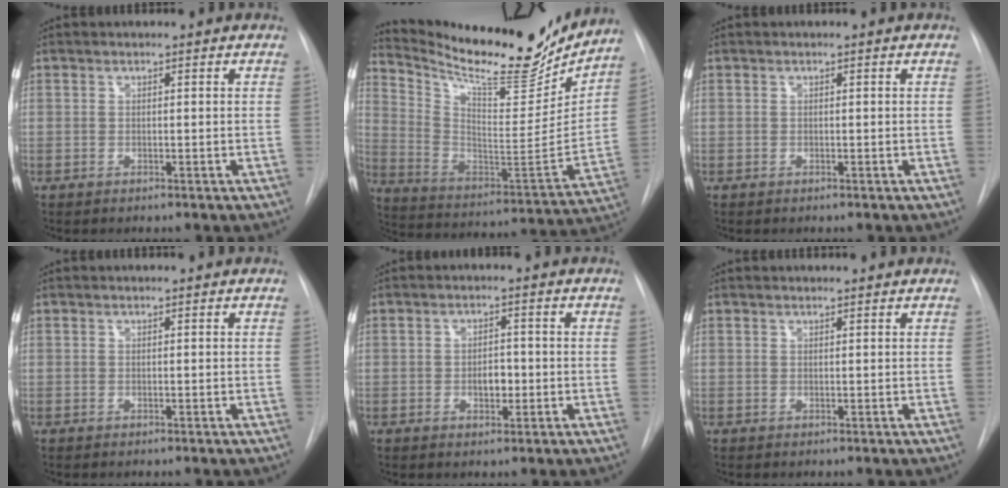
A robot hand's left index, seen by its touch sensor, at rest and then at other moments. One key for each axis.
{"total": 23.4, "fx": 20.8, "fy": 5.0, "fz": 9.6, "tx": -0.167, "ty": -0.049, "tz": 0.315}
{"total": 0.0}
{"total": 0.0}
{"total": 2.9, "fx": -0.6, "fy": 1.7, "fz": 2.3, "tx": -0.033, "ty": 0.003, "tz": -0.006}
{"total": 1.6, "fx": 1.6, "fy": 0.2, "fz": 0.2, "tx": -0.011, "ty": 0.014, "tz": 0.022}